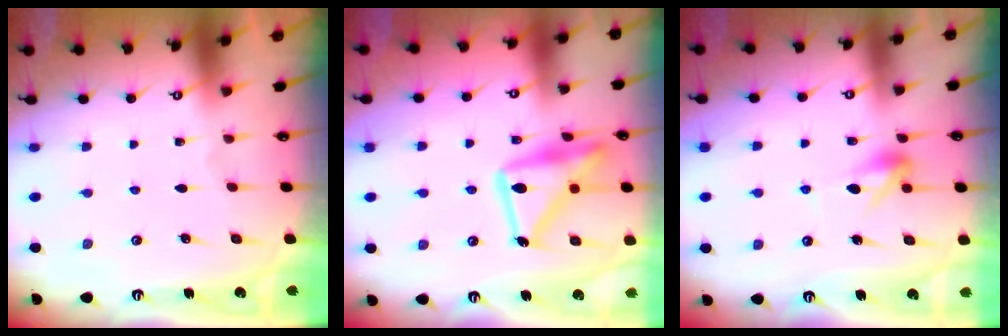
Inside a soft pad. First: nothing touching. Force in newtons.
{"total": 19.0, "press": 19.0, "slide": 1.4}
{"total": 7.2, "press": 7.2, "slide": 0.6}